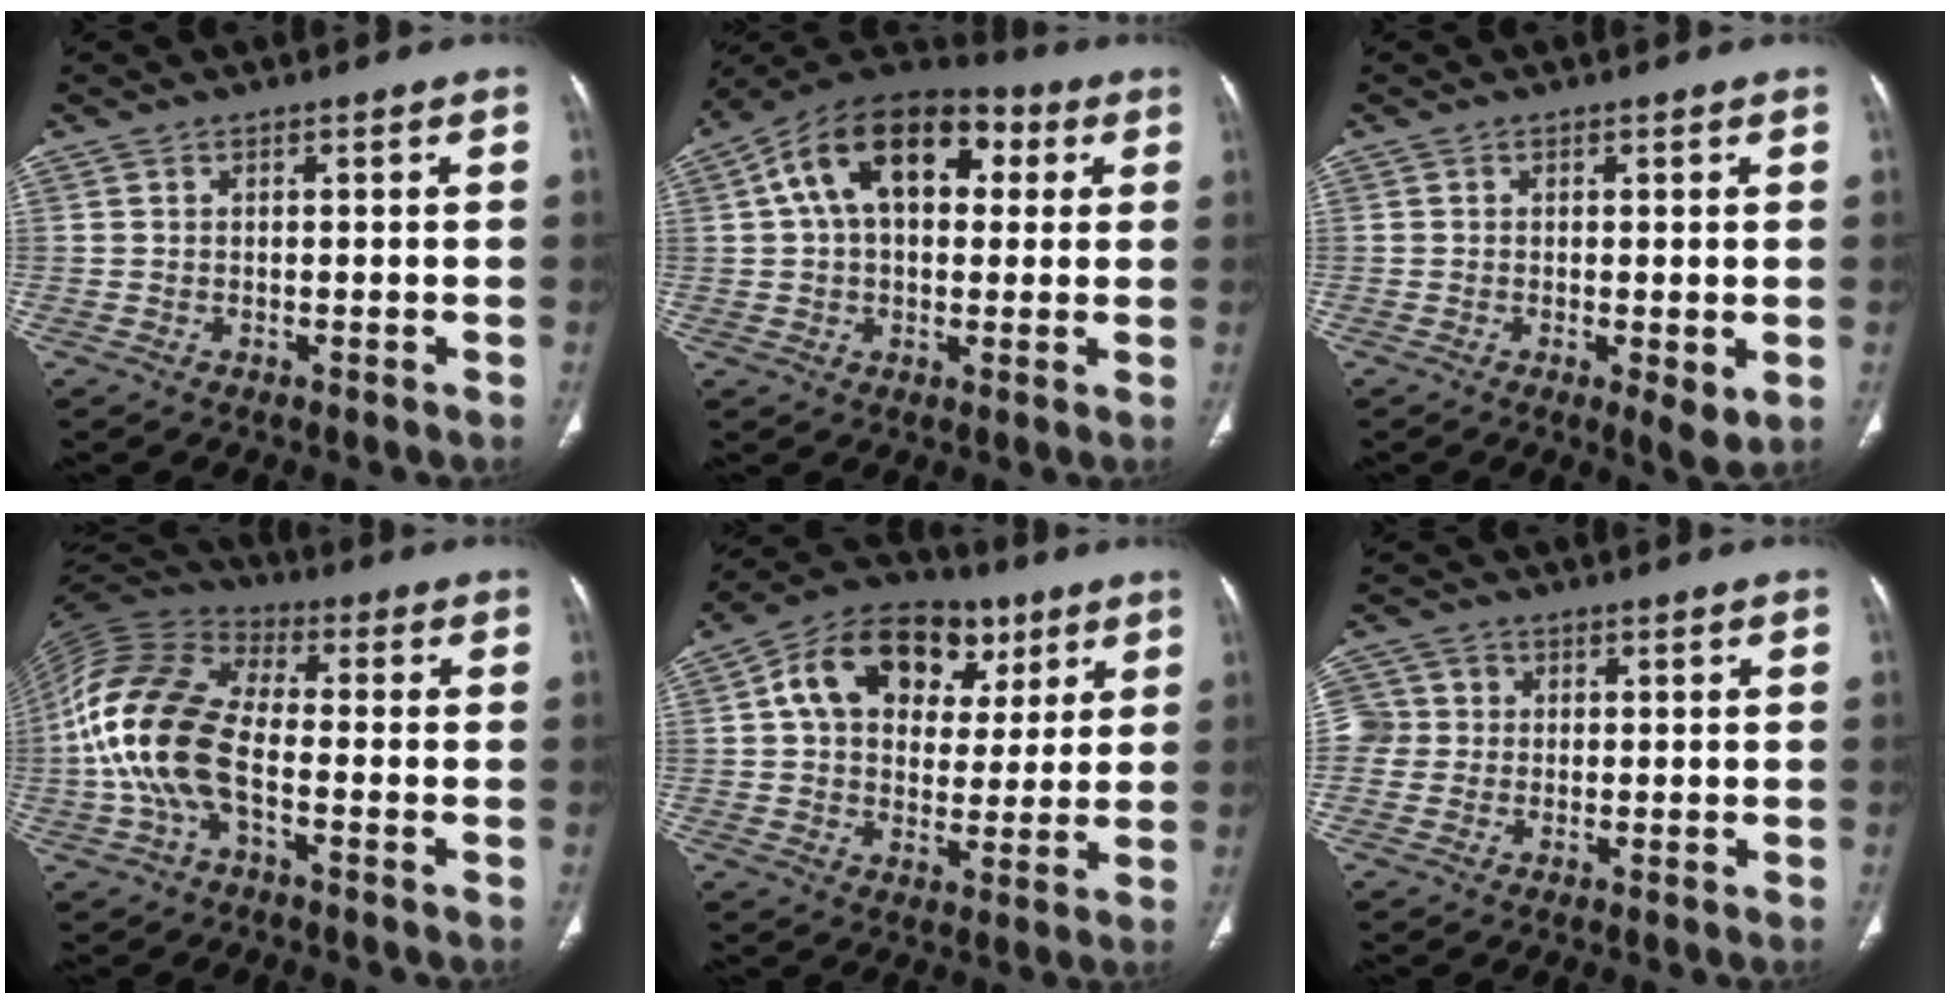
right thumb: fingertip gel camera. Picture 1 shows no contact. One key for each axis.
{"total": 18.3, "fx": 4.8, "fy": 11.5, "fz": 13.5, "tx": -0.193, "ty": 0.030, "tz": 0.067}
{"total": 4.1, "fx": -0.7, "fy": 1.2, "fz": 3.9, "tx": -0.064, "ty": -0.016, "tz": -0.013}
{"total": 16.1, "fx": -3.0, "fy": 8.3, "fz": 13.5, "tx": -0.290, "ty": 0.033, "tz": -0.064}
{"total": 19.0, "fx": 6.8, "fy": 13.5, "fz": 11.5, "tx": -0.150, "ty": 0.015, "tz": 0.104}
{"total": 5.4, "fx": 0.1, "fy": 5.2, "fz": 1.3, "tx": -0.005, "ty": 0.014, "tz": -0.005}